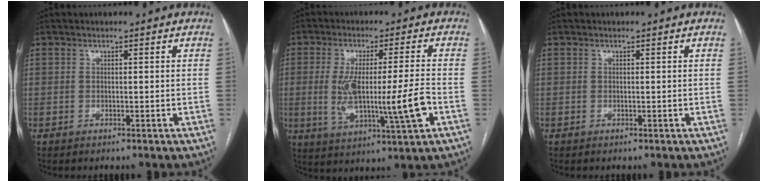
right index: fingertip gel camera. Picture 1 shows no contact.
{"total": 12.6, "force": [-2.1, 0.9, 12.4], "torque": [-0.227, -0.005, -0.030]}
{"total": 0.0}